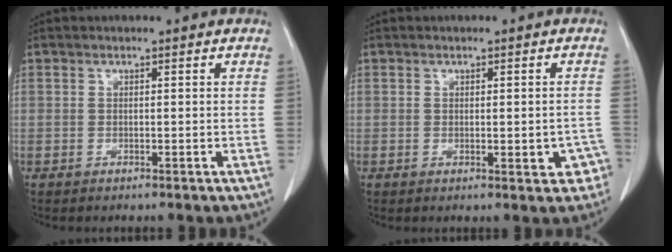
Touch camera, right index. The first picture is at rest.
{"total": 3.9, "force": [-1.2, 1.5, 3.3], "torque": [-0.032, 0.004, -0.010]}